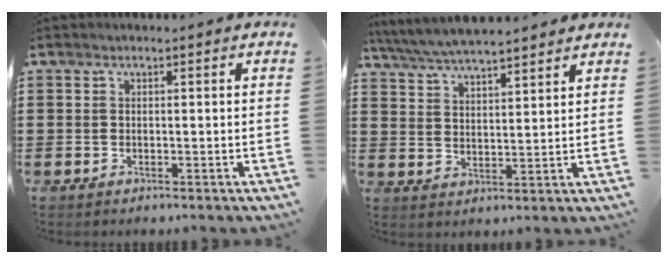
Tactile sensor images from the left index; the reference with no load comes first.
{"total": 5.4, "force": [5.2, 0.3, 1.5], "torque": [-0.050, -0.022, 0.093]}